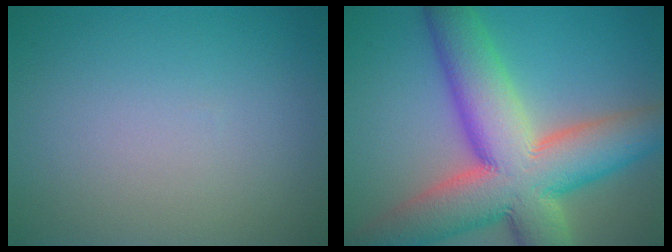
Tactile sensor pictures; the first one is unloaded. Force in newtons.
{"total": 13.9, "press": 13.9, "slide": 1.0}